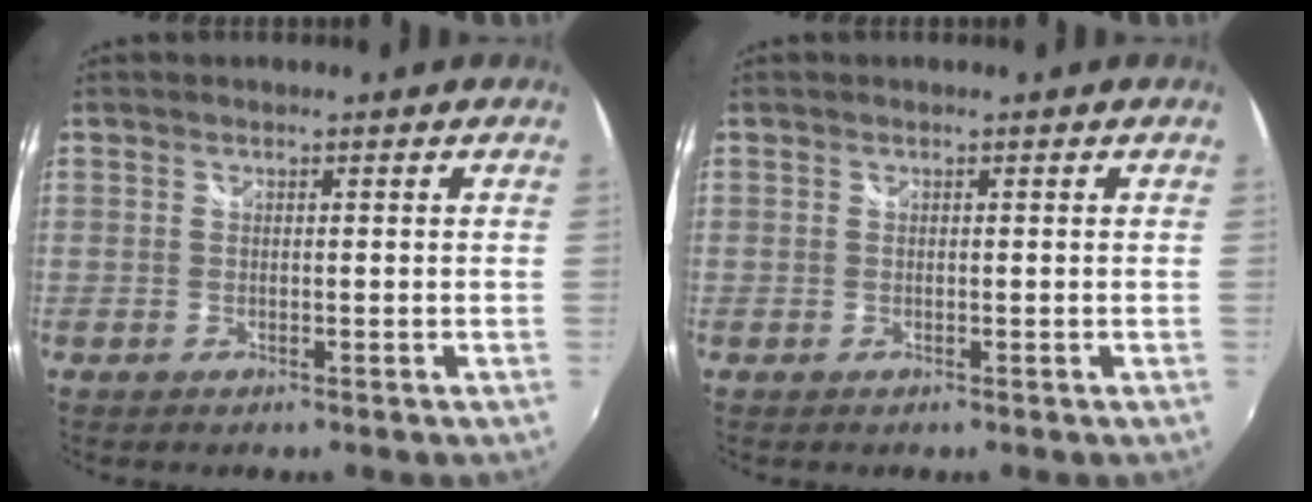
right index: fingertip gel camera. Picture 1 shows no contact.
{"total": 0.0}